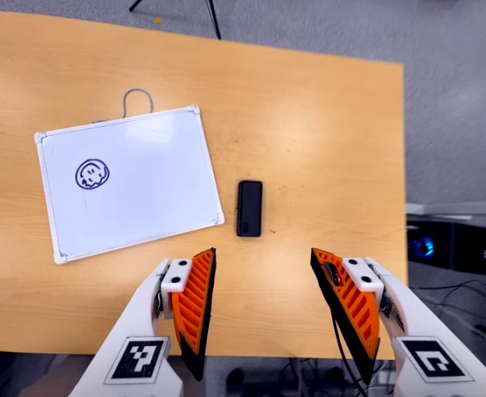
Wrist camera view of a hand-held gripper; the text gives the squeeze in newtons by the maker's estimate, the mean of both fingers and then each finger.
{"total": 0.0}